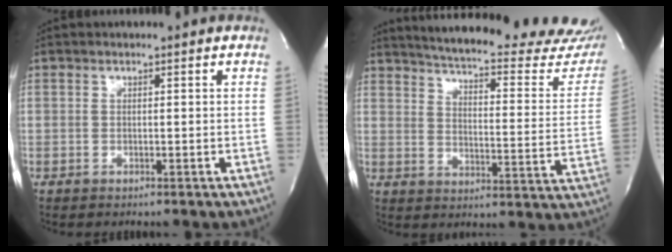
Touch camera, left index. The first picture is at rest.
{"total": 29.8, "force": [26.9, 4.2, 12.1], "torque": [-0.189, -0.106, 0.318]}